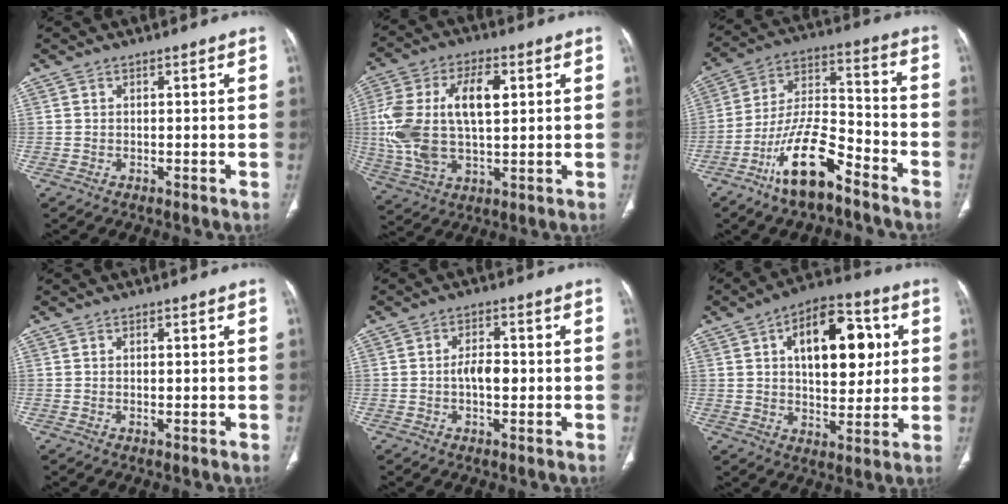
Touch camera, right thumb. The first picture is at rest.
{"total": 17.7, "force": [2.5, 9.2, 14.9], "torque": [-0.314, 0.015, 0.050]}
{"total": 14.9, "force": [-9.5, 5.2, 10.3], "torque": [-0.190, 0.071, -0.177]}
{"total": 1.1, "force": [0.1, 0.5, 1.0], "torque": [-0.020, -0.004, 0.002]}
{"total": 4.9, "force": [-0.2, 2.4, 4.2], "torque": [-0.069, 0.002, -0.005]}
{"total": 17.6, "force": [4.5, 9.7, 14.1], "torque": [-0.161, 0.007, 0.065]}